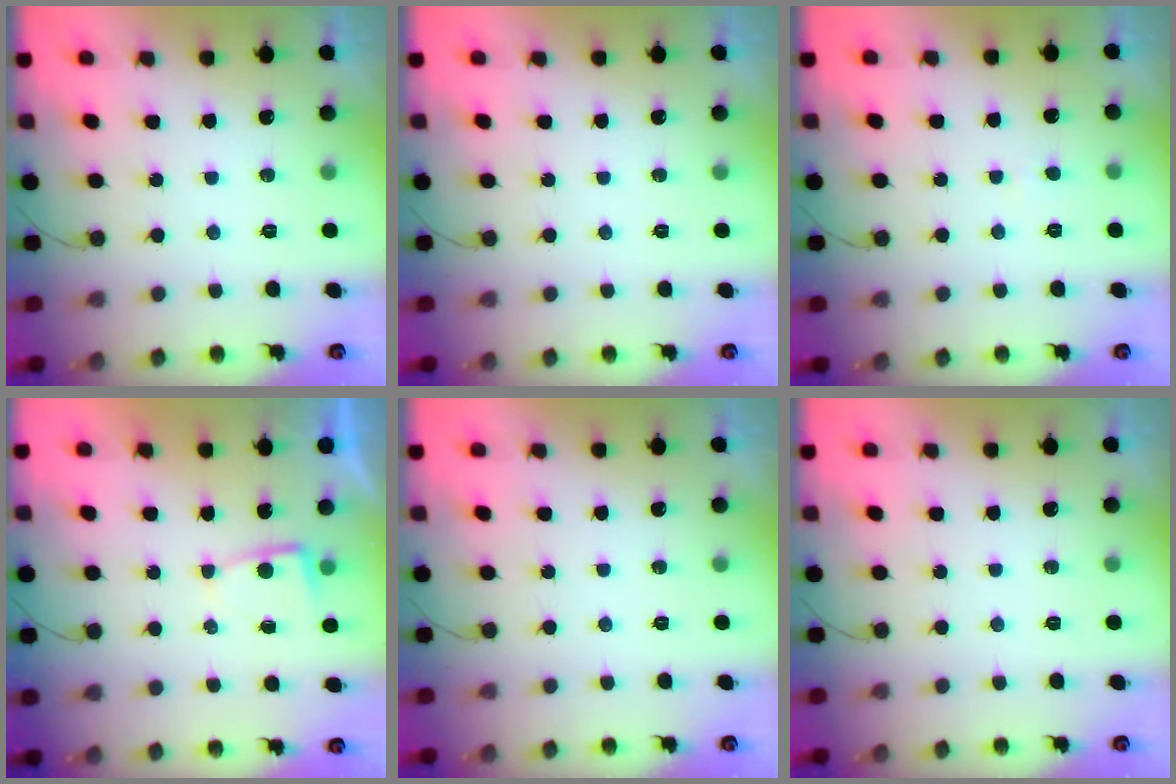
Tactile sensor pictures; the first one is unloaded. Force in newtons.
{"total": 0.0}
{"total": 0.7, "press": 0.7, "slide": 0.1}
{"total": 2.3, "press": 2.2, "slide": 0.4}
{"total": 0.0}
{"total": 0.0}